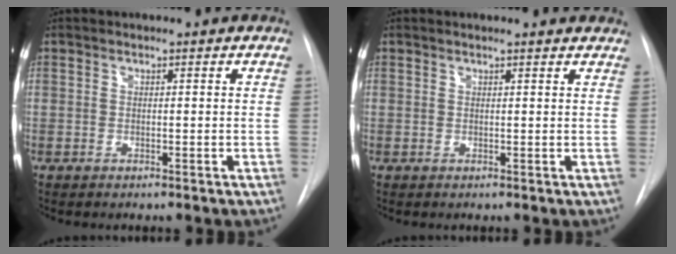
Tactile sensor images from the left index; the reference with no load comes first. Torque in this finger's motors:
{"motor_torque": [0.89, -1.25, 0.05, -0.01]}